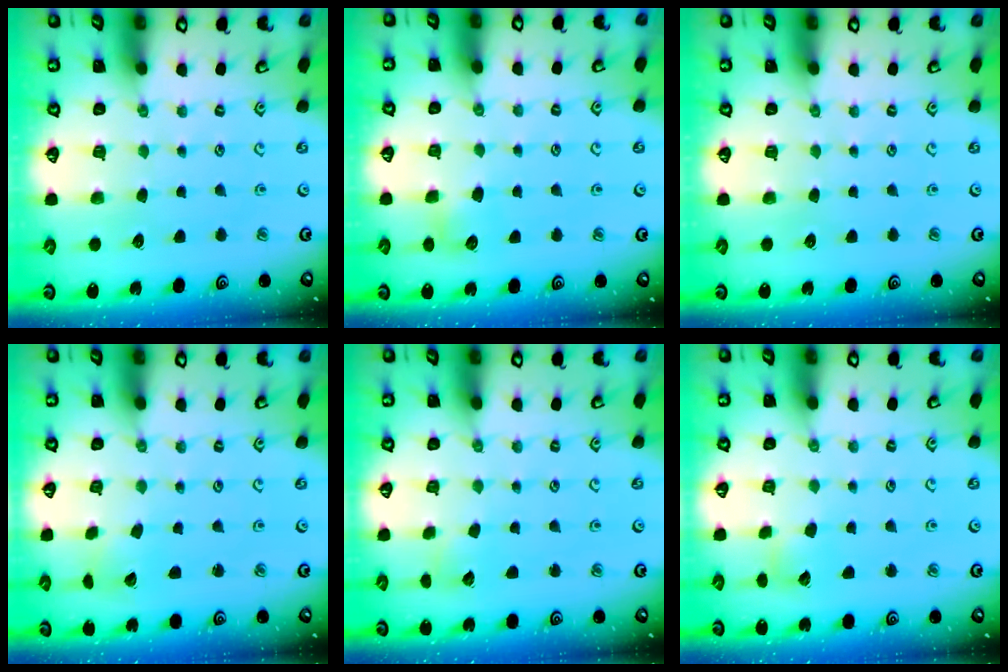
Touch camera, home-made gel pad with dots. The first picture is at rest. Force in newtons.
{"total": 4.9, "press": 4.8, "slide": 0.6}
{"total": 0.0}
{"total": 2.0, "press": 2.0, "slide": 0.2}
{"total": 4.3, "press": 4.2, "slide": 0.6}
{"total": 3.3, "press": 3.3, "slide": 0.3}